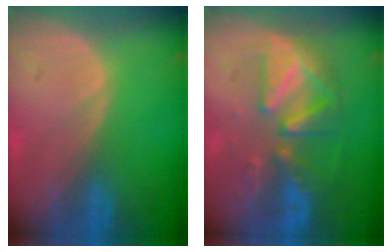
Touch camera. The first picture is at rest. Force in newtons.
{"total": 8.3, "press": 8.1, "slide": 1.9}